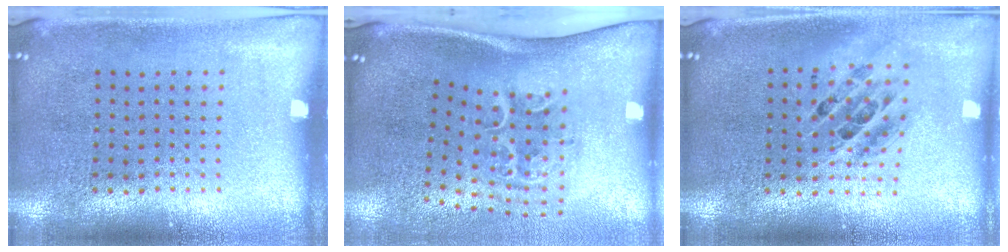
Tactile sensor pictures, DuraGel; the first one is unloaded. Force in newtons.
{"total": 2.3, "press": 1.4, "slide": 1.9}
{"total": 1.5, "press": 1.3, "slide": 0.8}